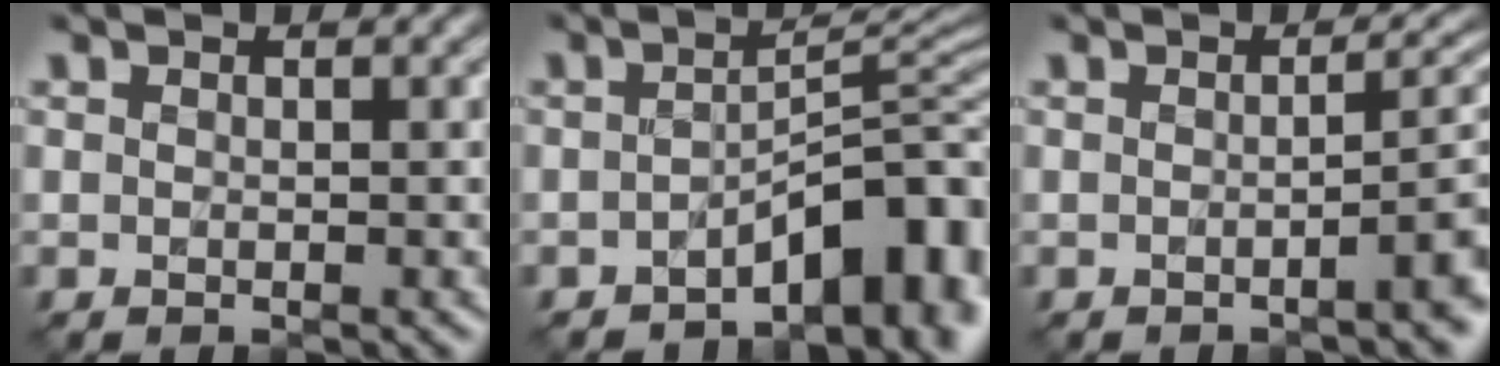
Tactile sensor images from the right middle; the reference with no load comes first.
{"total": 7.9, "force": [-4.3, 3.1, 5.8], "torque": [-0.054, 0.009, -0.075]}
{"total": 4.3, "force": [-1.4, 1.1, 3.9], "torque": [-0.043, 0.006, -0.024]}